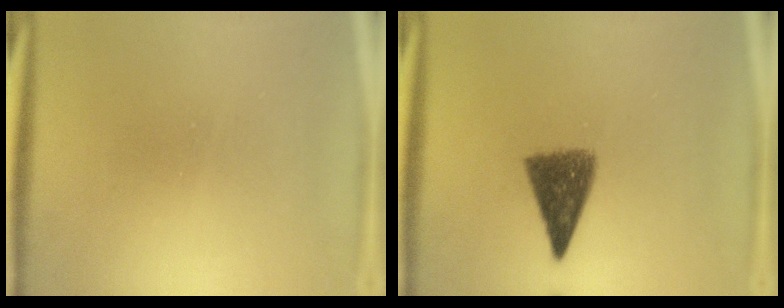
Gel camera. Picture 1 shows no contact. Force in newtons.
{"total": 7.4}